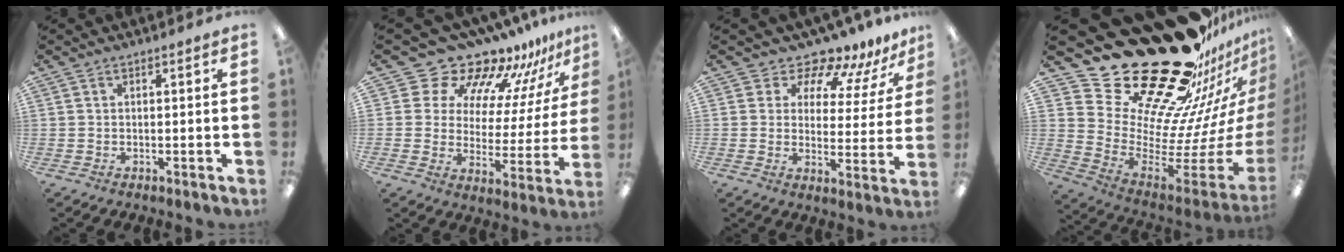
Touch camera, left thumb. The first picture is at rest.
{"total": 16.4, "force": [14.3, 7.3, 3.1], "torque": [-0.059, -0.131, 0.255]}
{"total": 10.0, "force": [9.3, 3.3, 1.9], "torque": [-0.036, -0.087, 0.168]}
{"total": 36.0, "force": [27.6, 14.8, 17.7], "torque": [-0.196, -0.250, 0.532]}